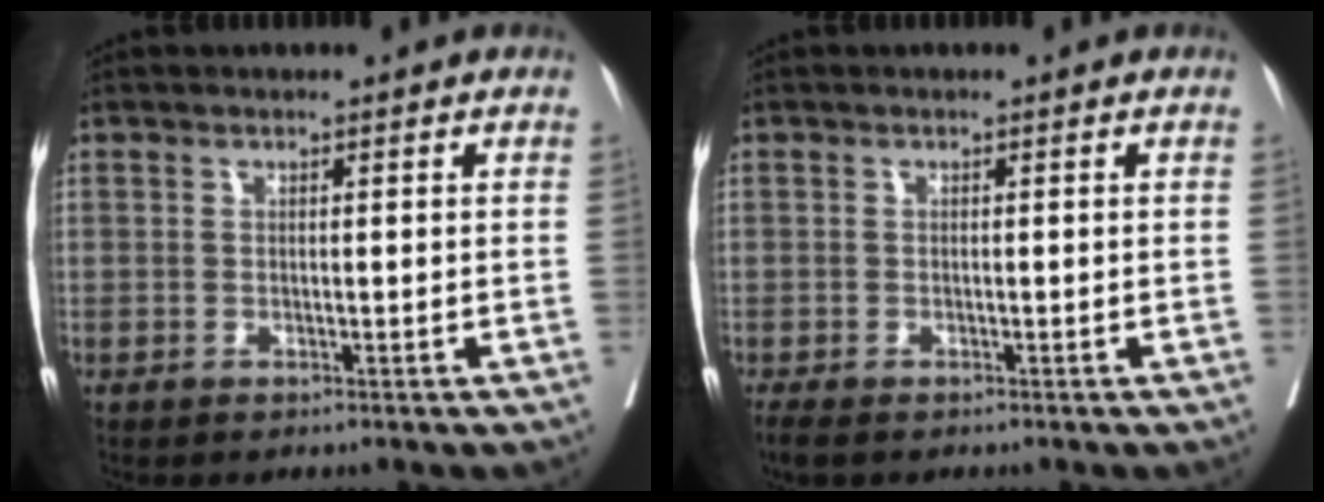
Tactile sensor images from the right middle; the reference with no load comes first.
{"total": 2.8, "force": [-2.2, 0.9, 1.4], "torque": [-0.027, -0.010, -0.033]}